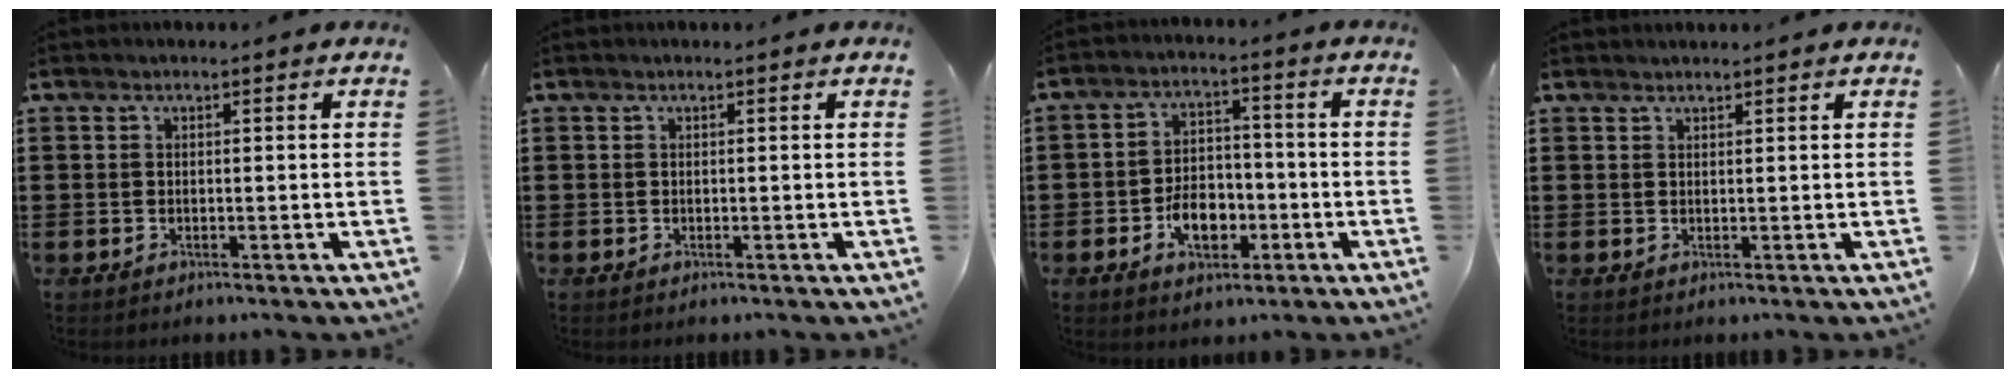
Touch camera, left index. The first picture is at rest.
{"total": 0.0}
{"total": 6.1, "force": [-2.4, 3.9, 4.1], "torque": [-0.055, 0.007, -0.045]}
{"total": 0.8, "force": [0.8, -0.1, 0.1], "torque": [-0.002, -0.002, 0.017]}